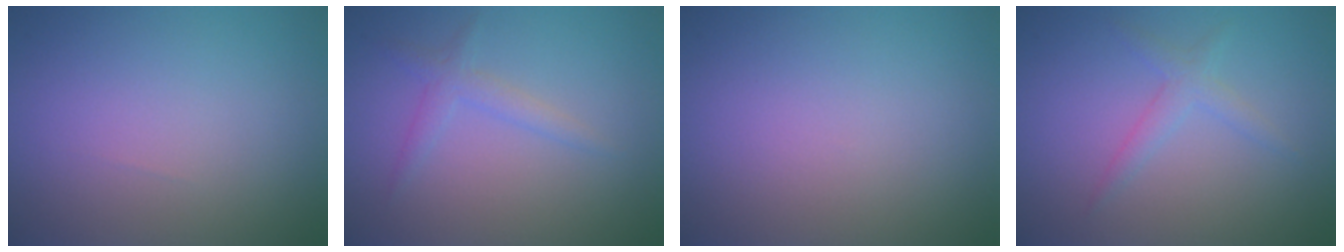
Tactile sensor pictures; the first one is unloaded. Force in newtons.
{"total": 1.6, "press": 1.6, "slide": 0.1}
{"total": 0.0}
{"total": 1.7, "press": 1.7, "slide": 0.1}